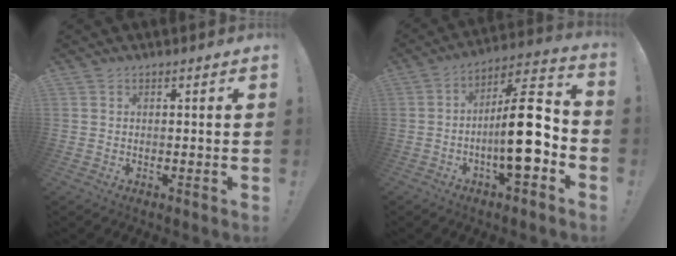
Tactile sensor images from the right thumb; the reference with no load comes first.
{"total": 18.4, "force": [-4.2, 5.7, 17.0], "torque": [-0.260, 0.025, -0.066]}